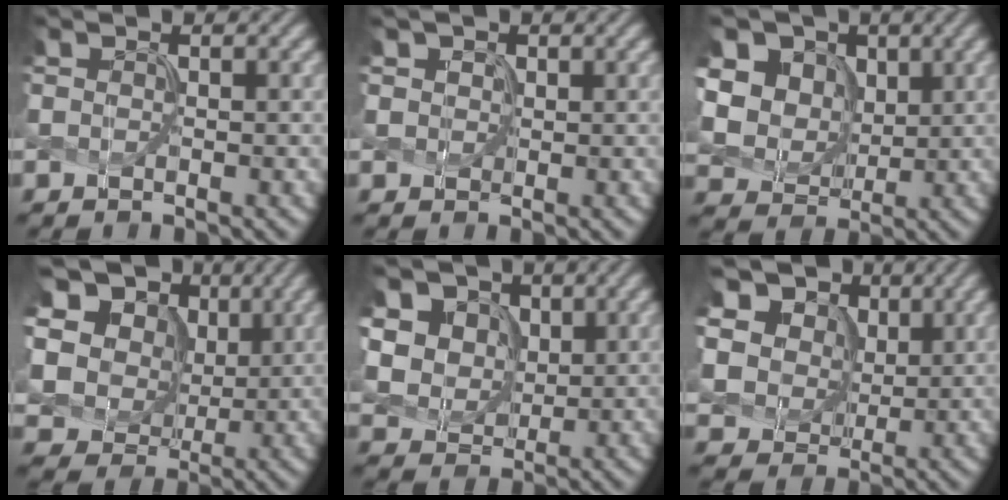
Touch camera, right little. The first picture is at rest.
{"total": 1.4, "force": [0.8, 1.2, -0.2], "torque": [-0.007, 0.009, 0.020]}
{"total": 10.6, "force": [4.0, 8.6, 4.7], "torque": [-0.119, 0.026, 0.082]}
{"total": 13.6, "force": [4.9, 11.0, 6.3], "torque": [-0.160, 0.023, 0.109]}
{"total": 8.8, "force": [3.5, 7.2, 3.6], "torque": [-0.096, 0.023, 0.069]}
{"total": 9.2, "force": [4.4, 7.2, 3.7], "torque": [-0.098, 0.015, 0.092]}